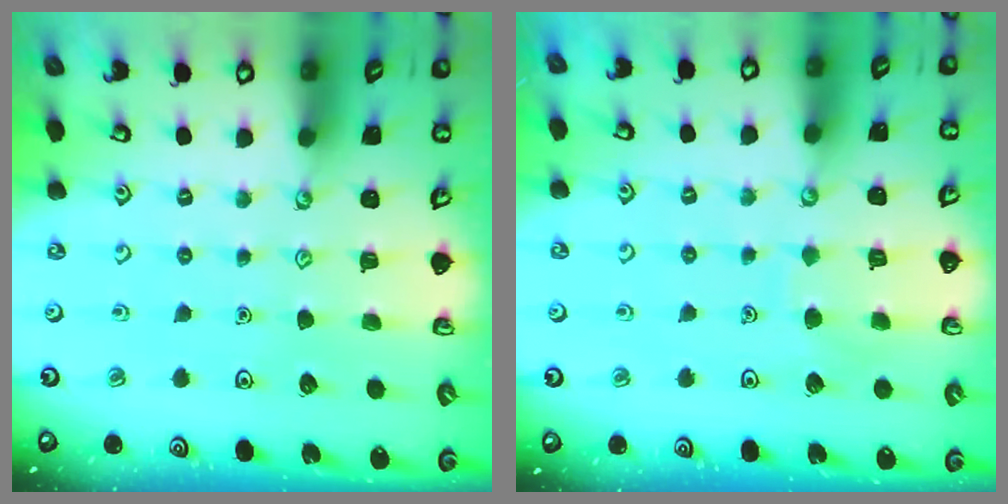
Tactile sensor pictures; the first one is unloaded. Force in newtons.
{"total": 4.5, "press": 4.5, "slide": 0.6}